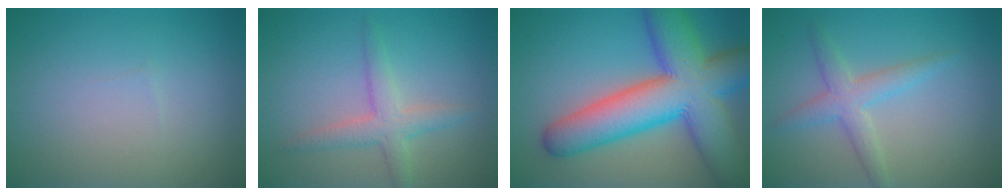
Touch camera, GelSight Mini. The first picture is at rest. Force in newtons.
{"total": 3.0, "press": 3.0, "slide": 0.0}
{"total": 13.2, "press": 13.2, "slide": 0.4}
{"total": 2.9, "press": 2.9, "slide": 0.3}